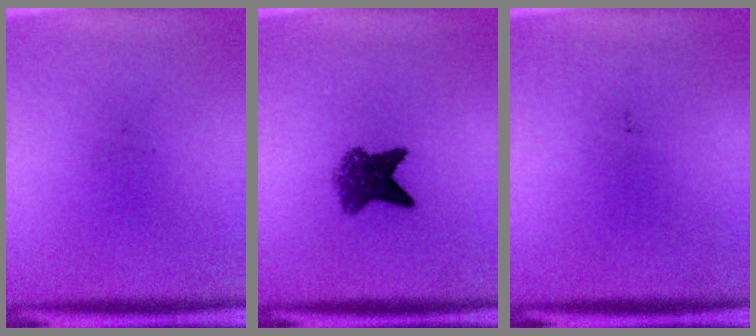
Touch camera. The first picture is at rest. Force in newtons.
{"total": 5.7}
{"total": 0.0}